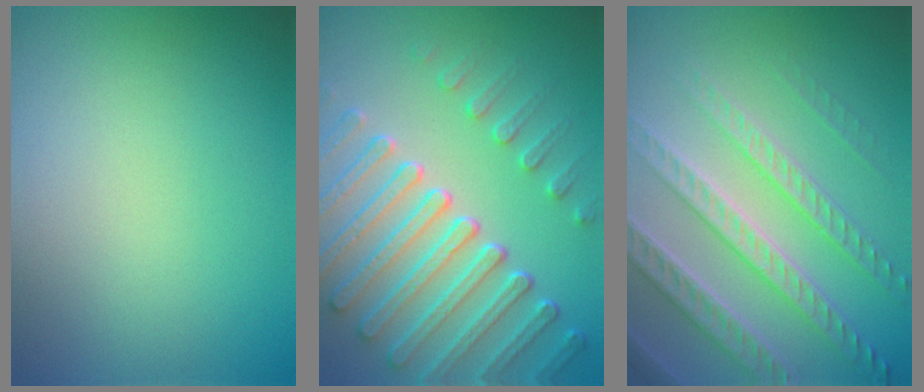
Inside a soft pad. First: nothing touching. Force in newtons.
{"total": 7.6, "press": 5.6, "slide": 5.1}
{"total": 4.8, "press": 4.6, "slide": 1.3}